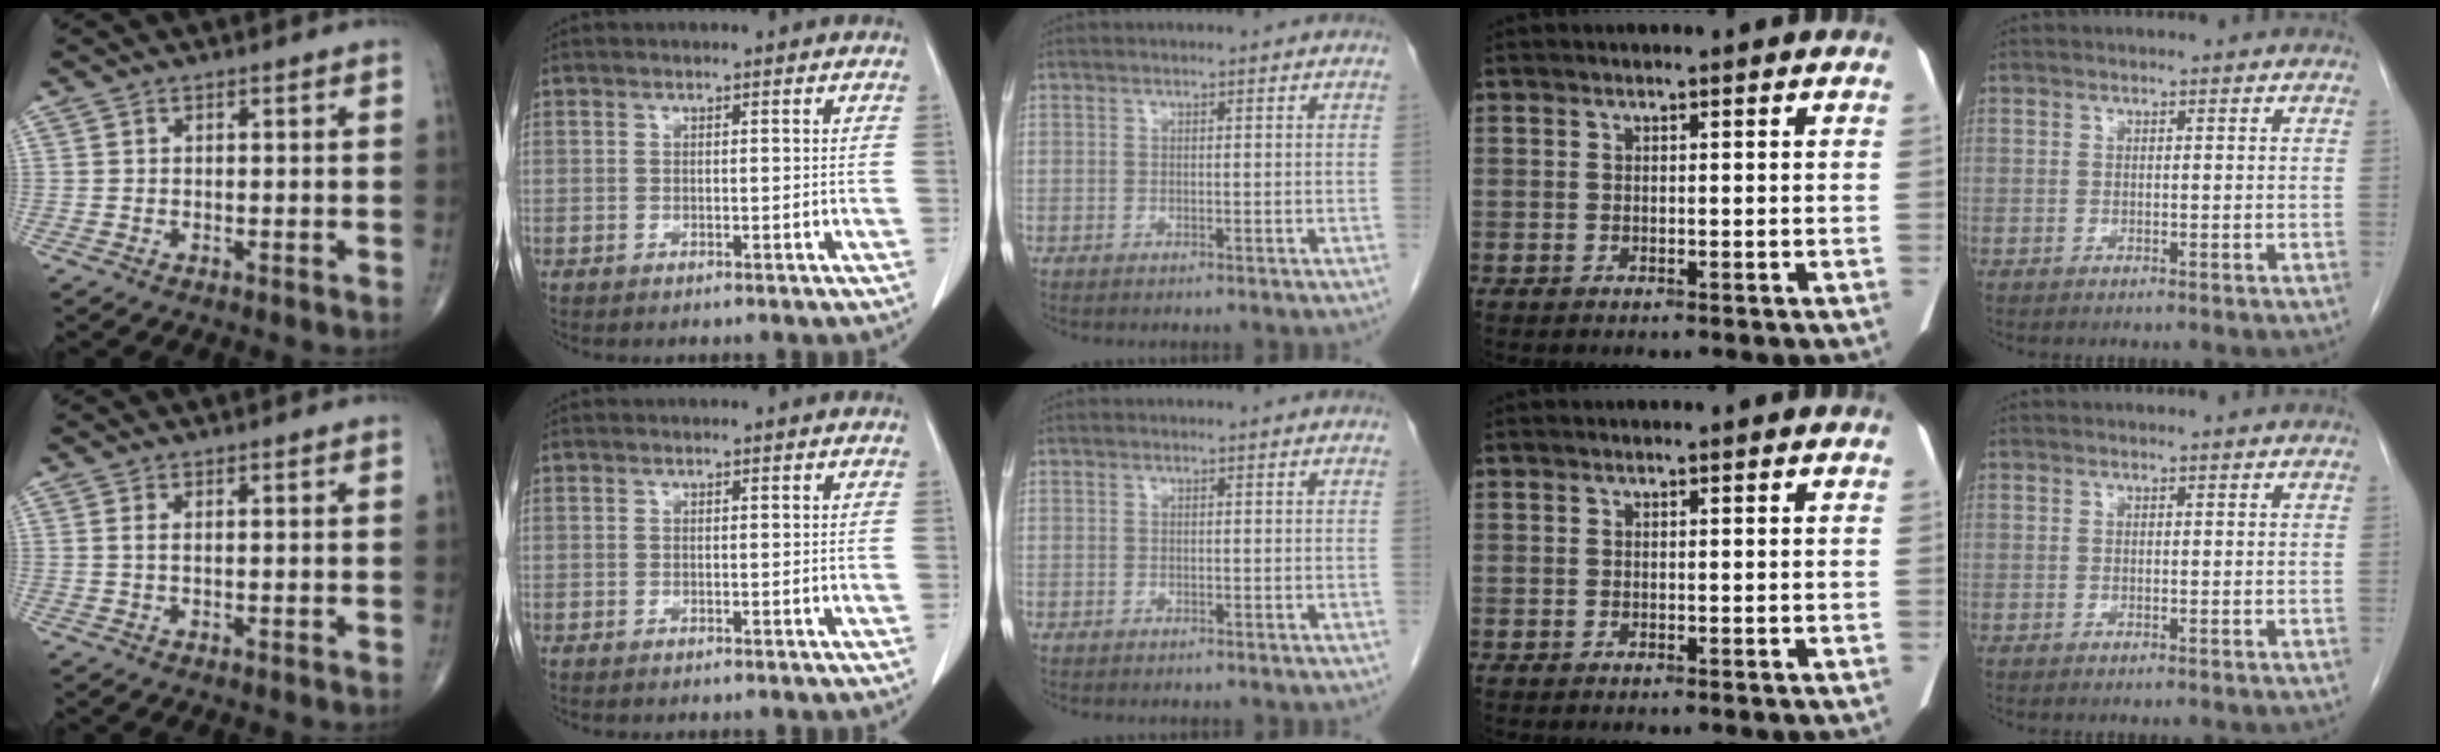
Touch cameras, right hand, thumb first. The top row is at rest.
{"thumb": {"total": 1.0, "force": [0.3, 0.3, 0.9], "torque": [-0.027, 0.001, 0.006]}}